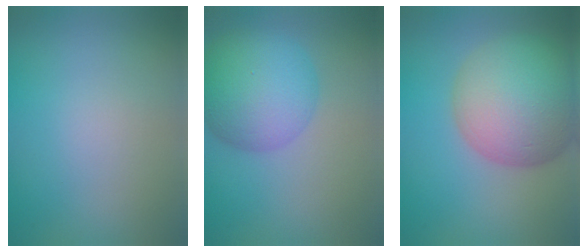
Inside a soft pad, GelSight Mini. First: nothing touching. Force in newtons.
{"total": 7.5, "press": 7.5, "slide": 0.4}
{"total": 11.0, "press": 10.9, "slide": 0.6}